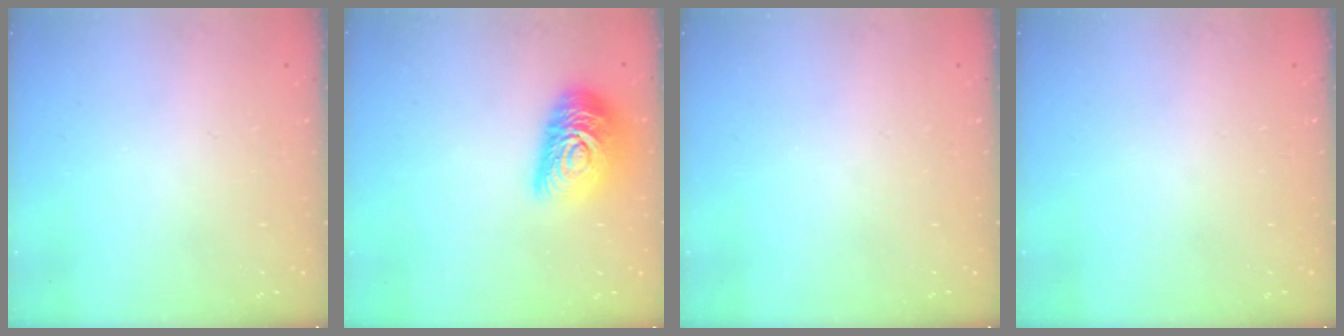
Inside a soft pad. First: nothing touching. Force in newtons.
{"total": 16.1, "press": 16.0, "slide": 0.9}
{"total": 0.0}
{"total": 0.0}